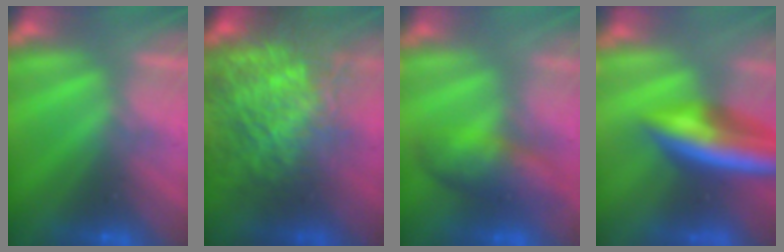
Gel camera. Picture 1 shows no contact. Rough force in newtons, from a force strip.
{"total": 7.2}
{"total": 8.1}
{"total": 10.8}